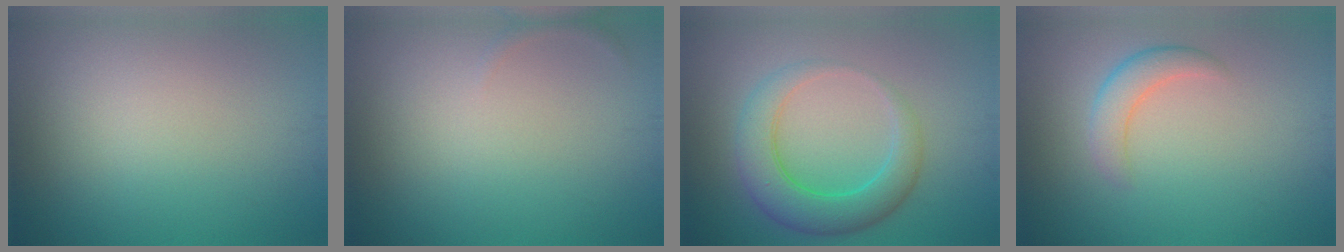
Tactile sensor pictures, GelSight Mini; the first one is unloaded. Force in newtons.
{"total": 0.6, "press": 0.6, "slide": 0.1}
{"total": 5.2, "press": 5.2, "slide": 0.3}
{"total": 2.5, "press": 2.5, "slide": 0.0}